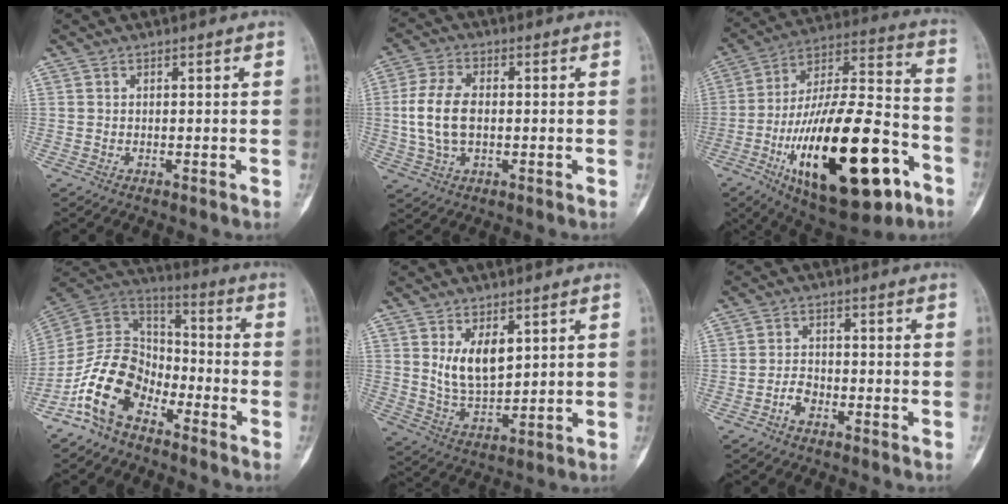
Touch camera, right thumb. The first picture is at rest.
{"total": 9.7, "force": [-0.2, 5.8, 7.8], "torque": [-0.162, 0.010, -0.004]}
{"total": 32.2, "force": [-12.4, 12.7, 26.9], "torque": [-0.457, 0.056, -0.184]}
{"total": 13.5, "force": [-8.0, 8.1, 7.2], "torque": [-0.127, 0.075, -0.168]}
{"total": 8.3, "force": [3.1, 4.5, 6.3], "torque": [-0.094, -0.026, 0.070]}
{"total": 3.1, "force": [-1.9, 1.8, 1.6], "torque": [-0.025, 0.015, -0.036]}